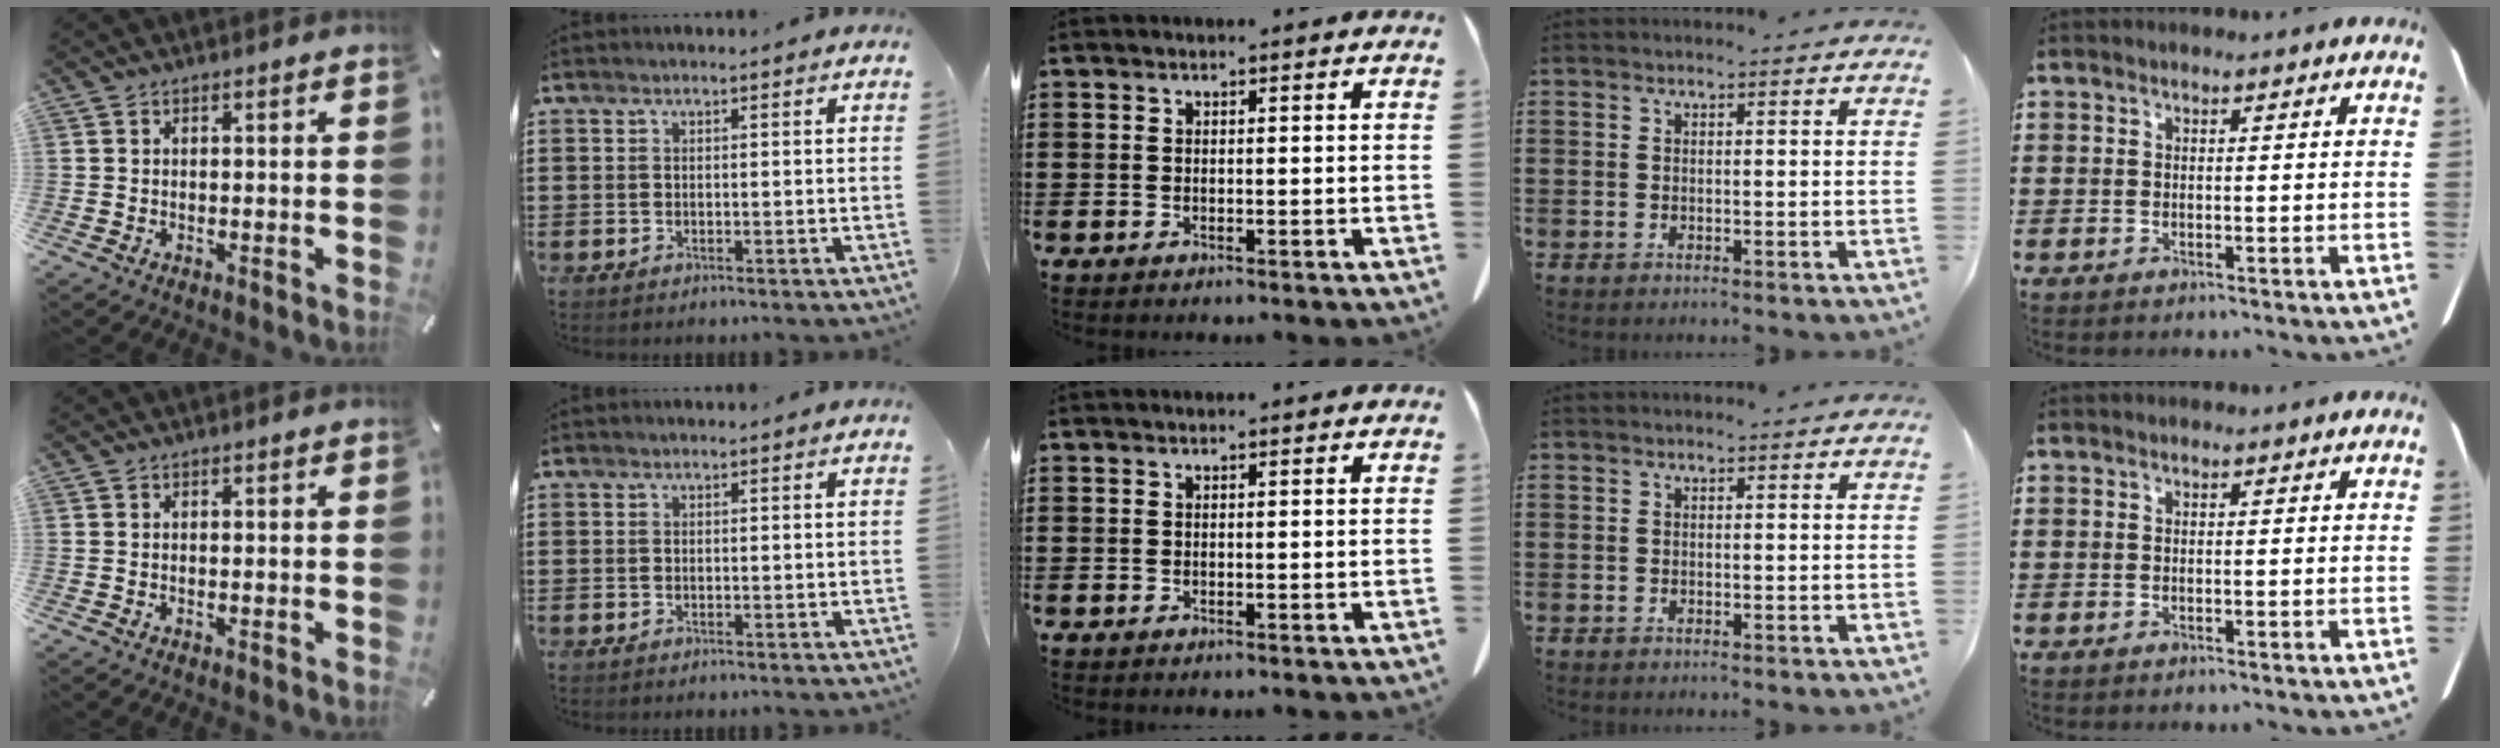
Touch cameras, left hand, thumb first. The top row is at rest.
{}